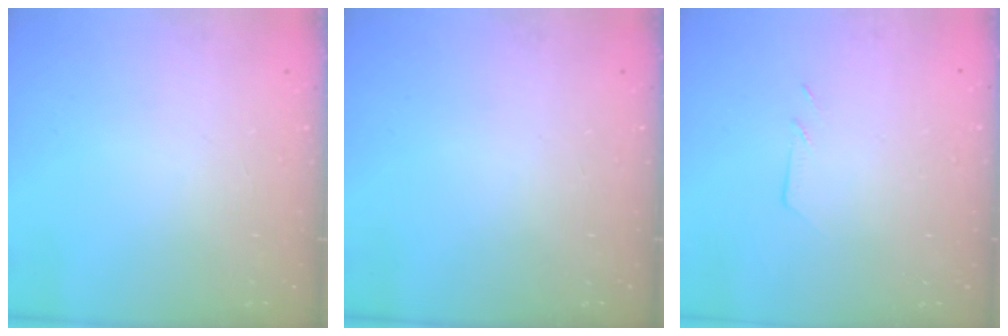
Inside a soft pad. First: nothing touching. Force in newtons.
{"total": 0.0}
{"total": 3.3, "press": 3.3, "slide": 0.5}